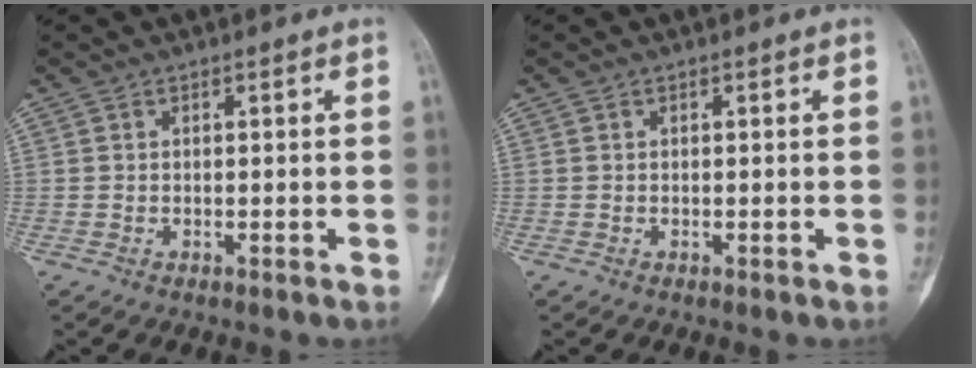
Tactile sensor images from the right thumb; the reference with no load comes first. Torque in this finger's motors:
{"motor_torque": [0.23, 0.22, 0.12, 0.12, 0.02]}